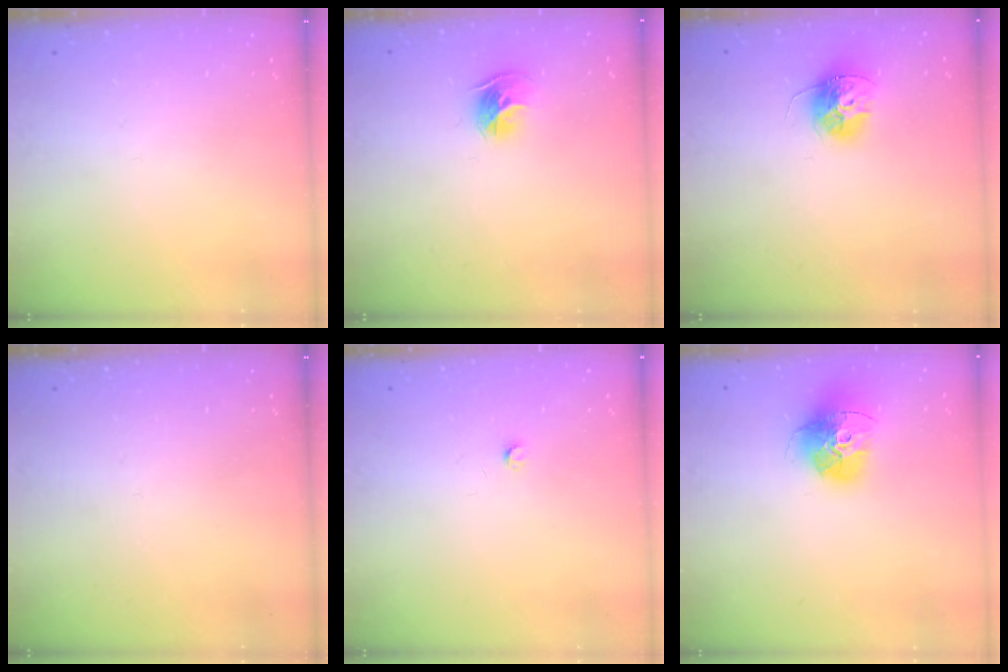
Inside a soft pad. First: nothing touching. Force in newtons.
{"total": 9.2, "press": 9.1, "slide": 0.9}
{"total": 11.1, "press": 11.1, "slide": 0.5}
{"total": 0.0}
{"total": 2.5, "press": 2.5, "slide": 0.4}
{"total": 15.8, "press": 15.7, "slide": 1.6}